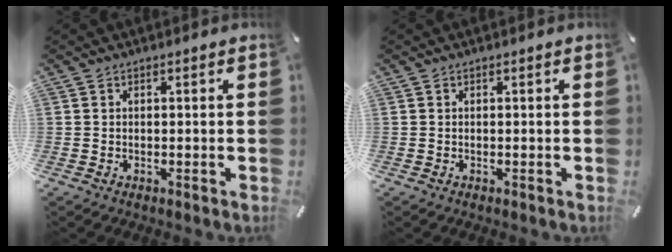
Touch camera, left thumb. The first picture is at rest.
{"total": 0.0}